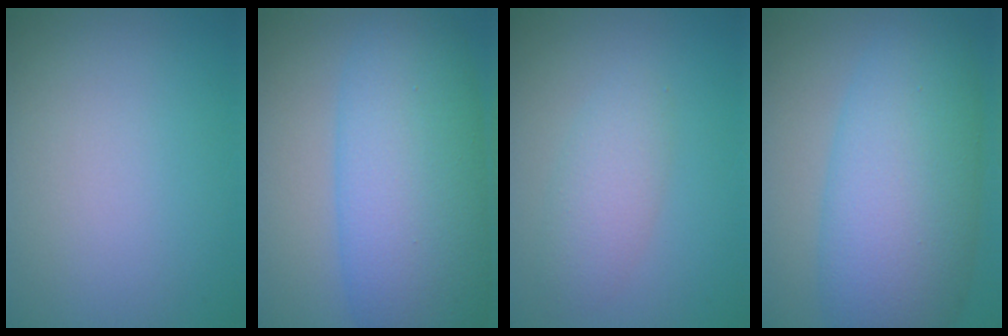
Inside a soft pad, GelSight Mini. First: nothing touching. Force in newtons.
{"total": 10.6, "press": 10.6, "slide": 0.1}
{"total": 2.7, "press": 2.7, "slide": 0.1}
{"total": 10.0, "press": 10.0, "slide": 0.3}